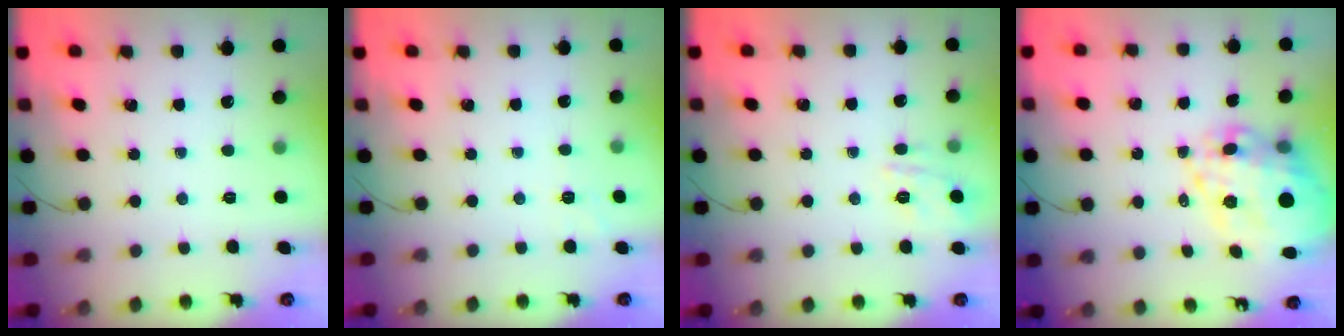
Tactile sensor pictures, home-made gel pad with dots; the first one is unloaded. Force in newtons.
{"total": 2.3, "press": 1.5, "slide": 1.7}
{"total": 2.9, "press": 2.7, "slide": 1.2}
{"total": 20.5, "press": 20.0, "slide": 4.7}